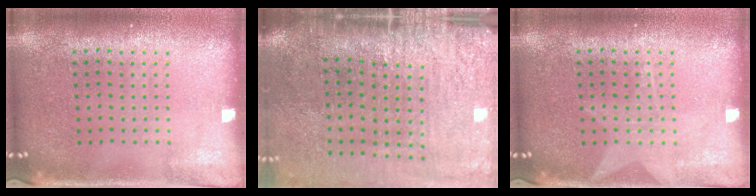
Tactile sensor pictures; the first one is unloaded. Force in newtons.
{"total": 4.5, "press": 3.7, "slide": 2.6}
{"total": 1.3, "press": 1.3, "slide": 0.1}